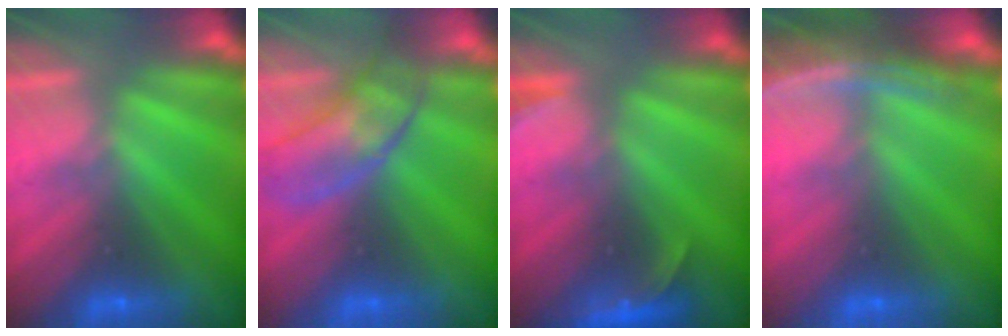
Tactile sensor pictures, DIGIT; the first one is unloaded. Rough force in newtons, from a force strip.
{"total": 2.9}
{"total": 2.6}
{"total": 3.8}